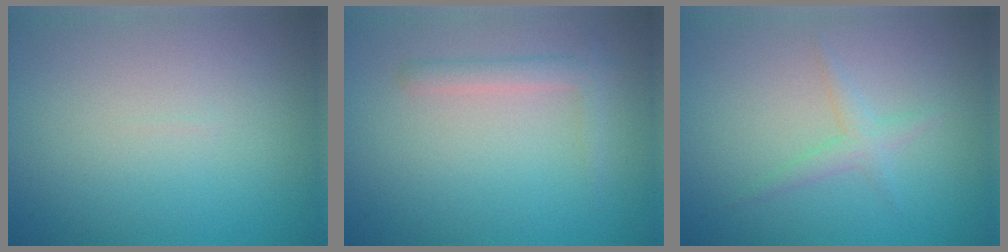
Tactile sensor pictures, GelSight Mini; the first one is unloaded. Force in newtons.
{"total": 1.8, "press": 1.8, "slide": 0.1}
{"total": 1.4, "press": 1.4, "slide": 0.0}